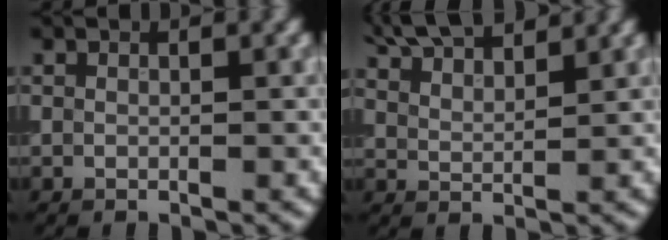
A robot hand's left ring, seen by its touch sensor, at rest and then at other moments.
{"total": 6.7, "force": [5.8, 1.7, 2.9], "torque": [-0.045, 0.023, 0.077]}